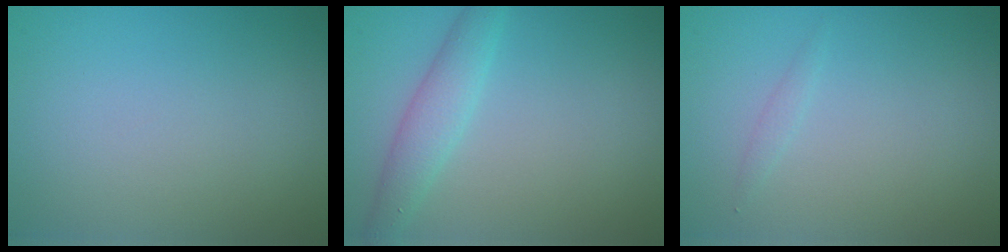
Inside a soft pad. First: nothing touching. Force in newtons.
{"total": 2.5, "press": 2.5, "slide": 0.0}
{"total": 0.5, "press": 0.5, "slide": 0.0}